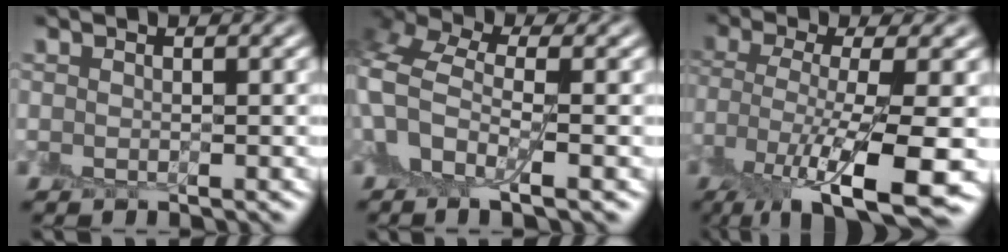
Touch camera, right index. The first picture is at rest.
{"total": 5.8, "force": [-0.8, 3.3, 4.6], "torque": [-0.107, 0.000, -0.031]}
{"total": 10.2, "force": [-4.4, 2.8, 8.8], "torque": [-0.172, -0.023, -0.074]}